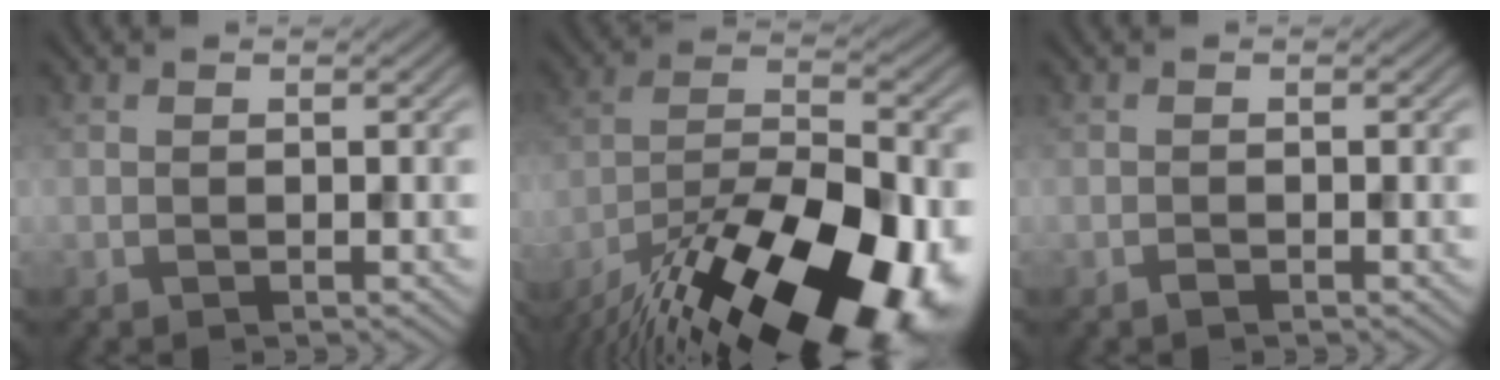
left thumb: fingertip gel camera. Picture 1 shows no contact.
{"total": 20.5, "force": [-13.2, 7.5, 13.7], "torque": [-0.230, -0.039, -0.213]}
{"total": 0.6, "force": [-0.6, 0.0, 0.3], "torque": [-0.006, 0.002, -0.010]}